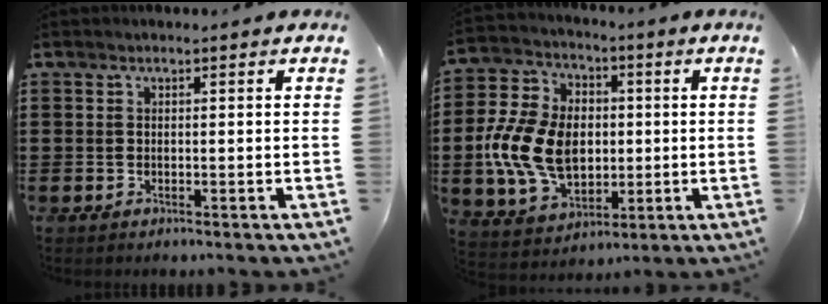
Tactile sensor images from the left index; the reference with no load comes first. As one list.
[{"total": 12.8, "force": [-1.1, 9.5, 8.5], "torque": [-0.206, 0.020, -0.016]}]